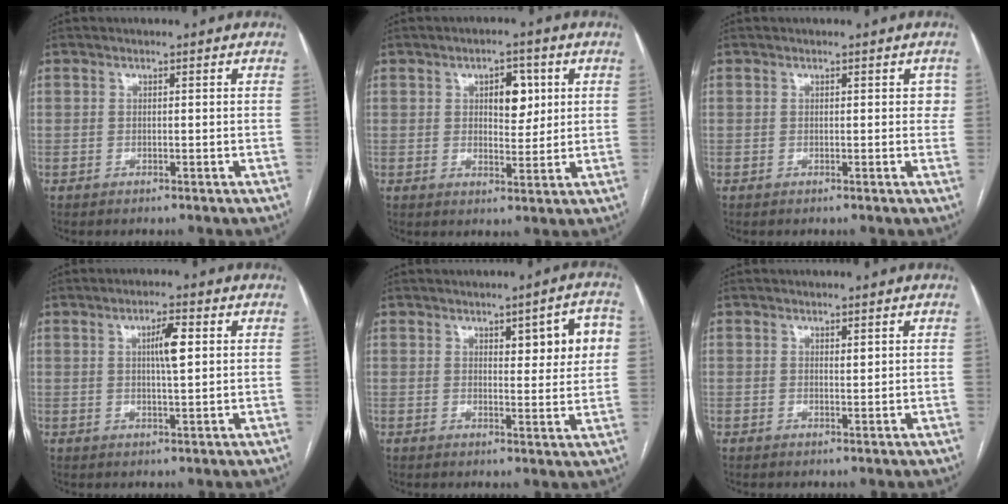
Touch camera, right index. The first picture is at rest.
{"total": 5.4, "force": [1.7, 2.7, 4.4], "torque": [-0.063, 0.006, 0.029]}
{"total": 1.3, "force": [0.4, 1.0, 0.8], "torque": [-0.001, 0.010, 0.002]}
{"total": 4.3, "force": [1.1, 0.5, 4.2], "torque": [-0.074, 0.003, 0.019]}
{"total": 7.5, "force": [2.4, 2.0, 6.8], "torque": [-0.082, 0.010, 0.030]}
{"total": 0.8, "force": [0.4, 0.4, 0.5], "torque": [-0.007, -0.003, 0.006]}